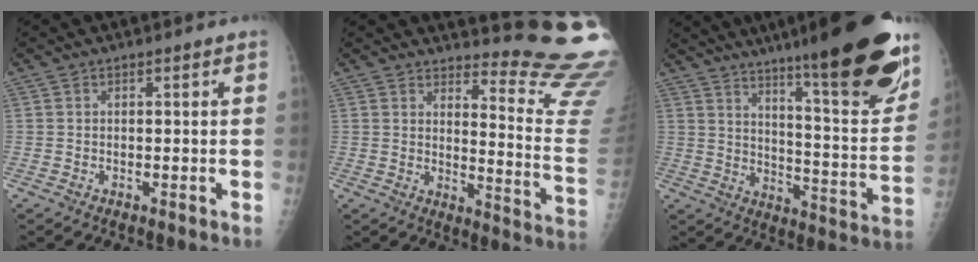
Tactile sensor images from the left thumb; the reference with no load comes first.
{"total": 17.2, "force": [16.6, 0.0, 4.2], "torque": [-0.030, -0.222, 0.186]}
{"total": 27.1, "force": [18.4, 3.5, 19.5], "torque": [-0.264, -0.087, 0.266]}